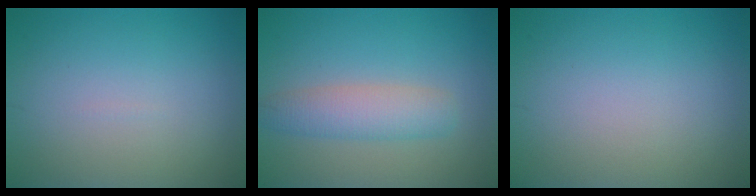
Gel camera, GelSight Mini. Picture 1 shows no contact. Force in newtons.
{"total": 3.5, "press": 3.5, "slide": 0.2}
{"total": 0.0}